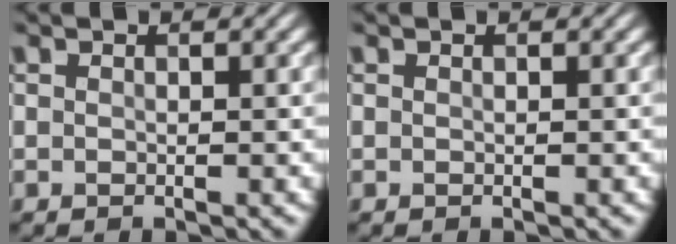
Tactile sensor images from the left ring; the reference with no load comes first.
{"total": 0.0}